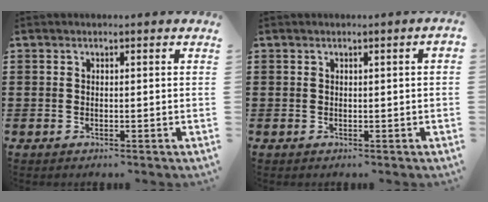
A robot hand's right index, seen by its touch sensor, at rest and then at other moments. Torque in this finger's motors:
{"motor_torque": [0.36, -0.21, 0.03, 0.03]}